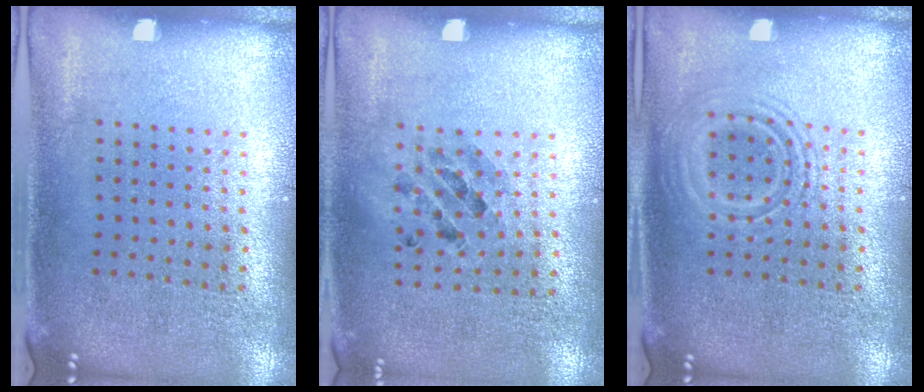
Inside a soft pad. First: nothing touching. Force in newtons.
{"total": 0.8, "press": 0.8, "slide": 0.1}
{"total": 2.6, "press": 2.6, "slide": 0.4}